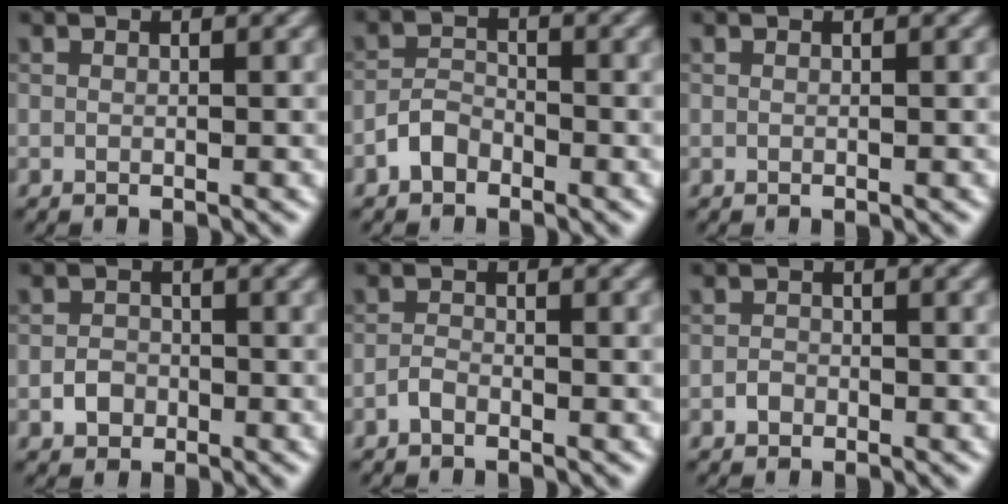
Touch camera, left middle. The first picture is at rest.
{"total": 2.1, "force": [-1.4, 1.2, 0.9], "torque": [-0.012, 0.009, -0.031]}
{"total": 0.0}
{"total": 1.6, "force": [-0.7, 1.4, 0.6], "torque": [-0.005, 0.001, -0.015]}
{"total": 1.0, "force": [-0.7, 0.4, 0.5], "torque": [-0.010, 0.002, -0.018]}
{"total": 0.8, "force": [-0.5, 0.6, 0.2], "torque": [-0.003, 0.000, -0.010]}